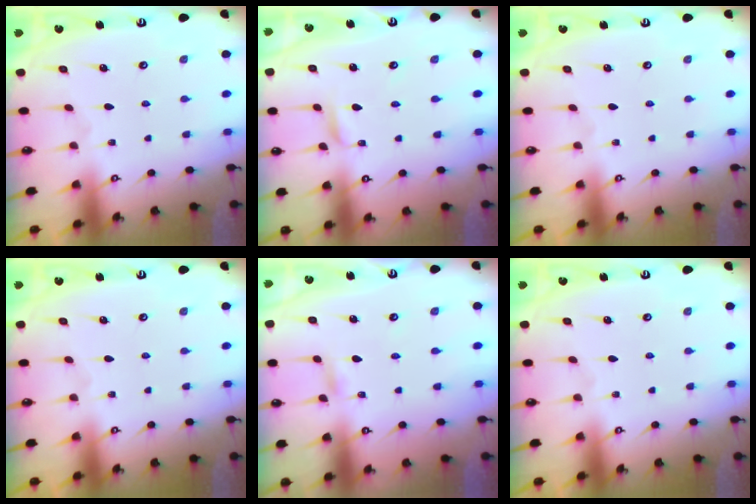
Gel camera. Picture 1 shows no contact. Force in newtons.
{"total": 1.7, "press": 1.7, "slide": 0.1}
{"total": 0.0}
{"total": 0.0}
{"total": 2.3, "press": 2.3, "slide": 0.2}
{"total": 0.0}